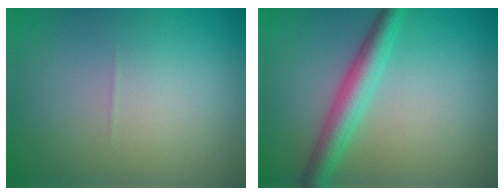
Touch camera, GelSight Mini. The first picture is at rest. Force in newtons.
{"total": 3.8, "press": 3.8, "slide": 0.2}